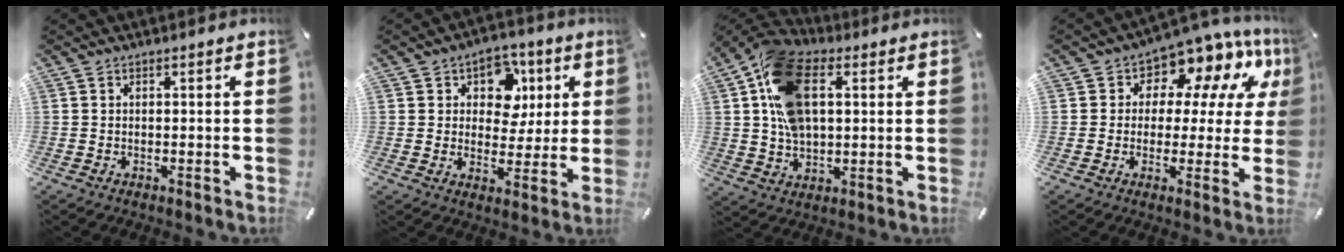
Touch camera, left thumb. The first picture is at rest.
{"total": 10.2, "force": [3.3, 8.5, 4.7], "torque": [-0.064, -0.012, 0.057]}
{"total": 16.8, "force": [4.3, 10.8, 12.2], "torque": [-0.256, 0.007, 0.078]}
{"total": 9.1, "force": [5.9, 5.7, 3.9], "torque": [-0.061, -0.057, 0.104]}